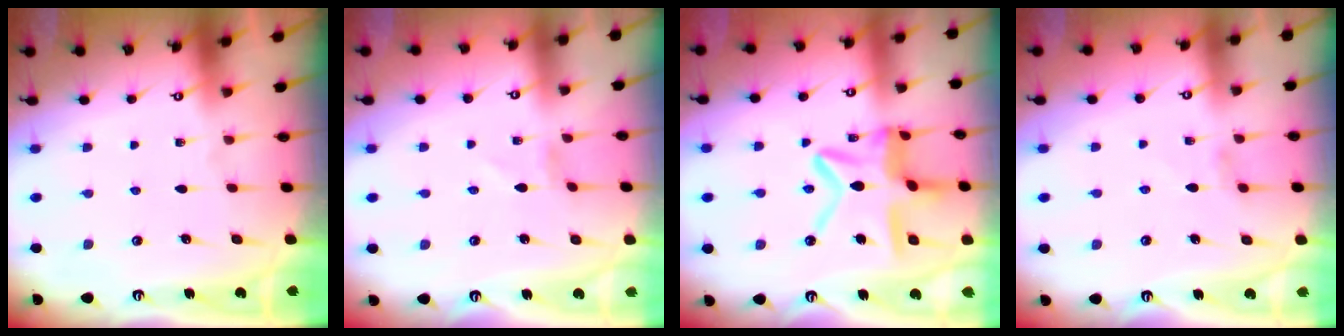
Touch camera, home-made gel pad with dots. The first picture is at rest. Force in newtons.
{"total": 0.8, "press": 0.8, "slide": 0.1}
{"total": 14.9, "press": 14.9, "slide": 1.3}
{"total": 1.8, "press": 1.8, "slide": 0.3}